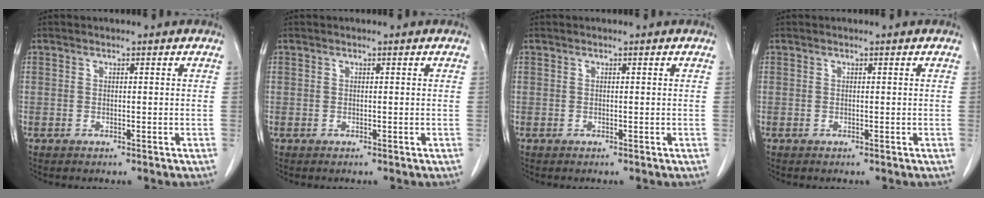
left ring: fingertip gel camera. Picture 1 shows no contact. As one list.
[{"total": 0.0}, {"total": 0.0}, {"total": 0.0}]